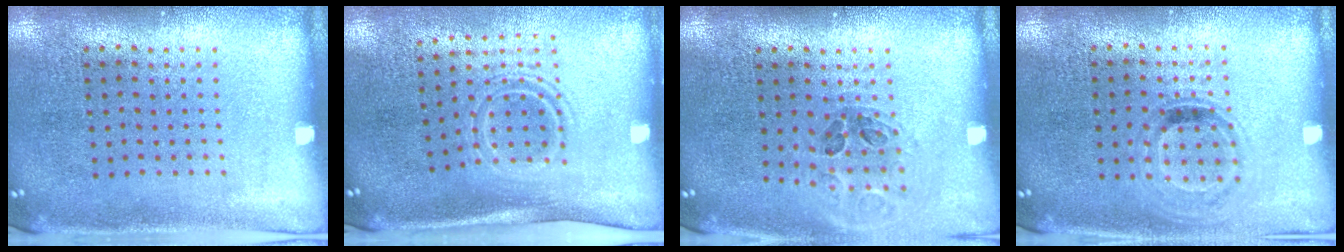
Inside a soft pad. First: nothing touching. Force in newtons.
{"total": 1.6, "press": 1.0, "slide": 1.2}
{"total": 1.0, "press": 1.0, "slide": 0.1}
{"total": 0.9, "press": 0.8, "slide": 0.5}